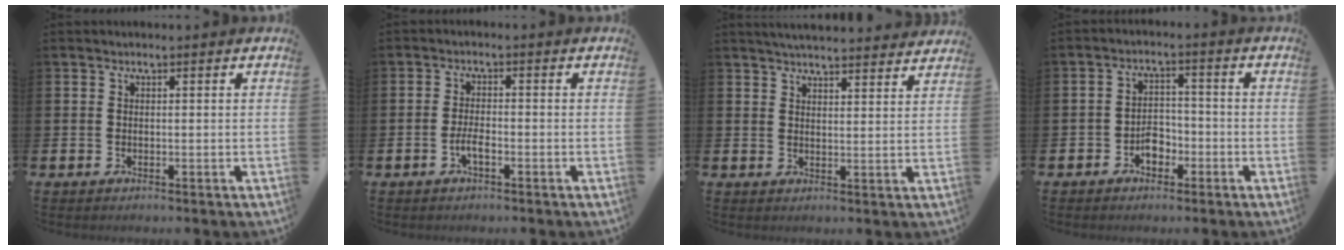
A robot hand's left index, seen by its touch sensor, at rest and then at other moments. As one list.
[{"total": 2.4, "force": [-1.0, 0.8, 2.0], "torque": [-0.033, 0.002, -0.021]}, {"total": 4.3, "force": [4.2, 0.1, 0.4], "torque": [-0.017, -0.024, 0.077]}, {"total": 3.2, "force": [-1.9, 2.1, 1.5], "torque": [-0.028, 0.006, -0.041]}]